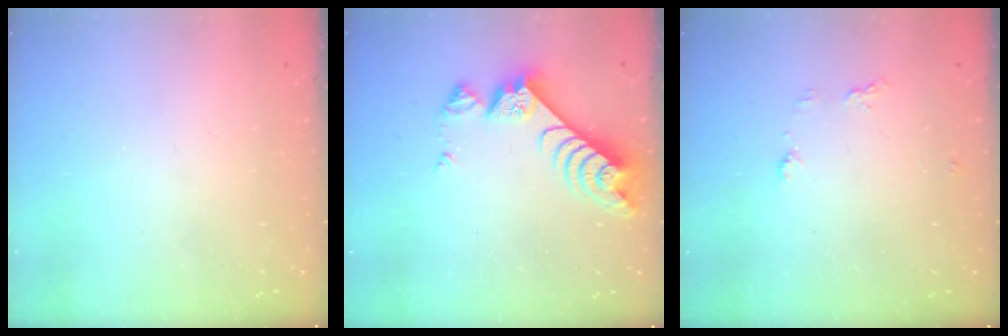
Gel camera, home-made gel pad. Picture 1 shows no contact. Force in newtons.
{"total": 9.5, "press": 9.4, "slide": 1.0}
{"total": 4.8, "press": 4.7, "slide": 0.5}